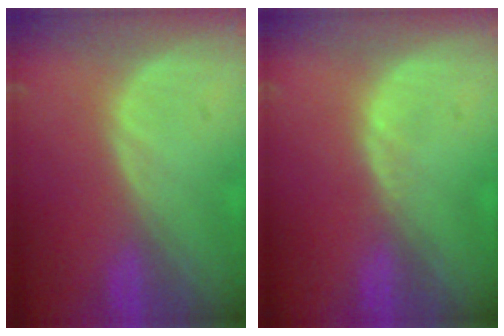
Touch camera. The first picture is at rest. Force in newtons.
{"total": 0.7, "press": 0.6, "slide": 0.3}